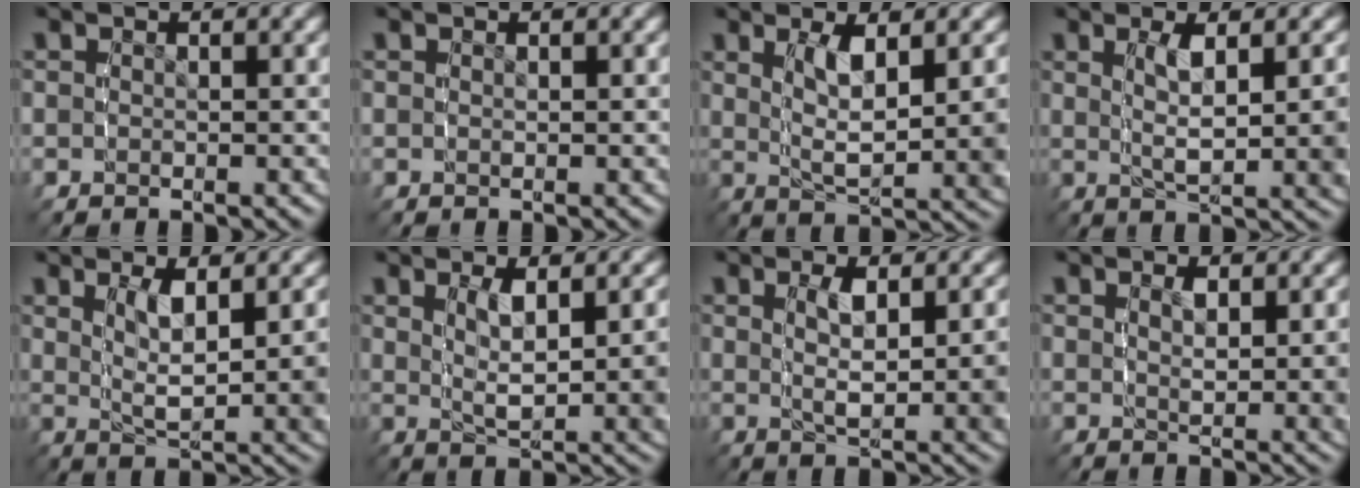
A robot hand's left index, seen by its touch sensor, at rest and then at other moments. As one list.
[{"total": 0.0}, {"total": 5.1, "force": [1.2, 0.7, 4.9], "torque": [-0.070, -0.008, 0.025]}, {"total": 4.6, "force": [1.2, 0.5, 4.4], "torque": [-0.067, -0.004, 0.025]}, {"total": 4.6, "force": [1.3, 0.5, 4.4], "torque": [-0.063, -0.007, 0.026]}, {"total": 4.1, "force": [1.3, 0.4, 3.8], "torque": [-0.058, -0.007, 0.028]}, {"total": 4.0, "force": [1.2, 0.3, 3.8], "torque": [-0.057, -0.005, 0.023]}, {"total": 2.2, "force": [1.2, -0.4, 1.8], "torque": [-0.022, -0.008, 0.023]}]